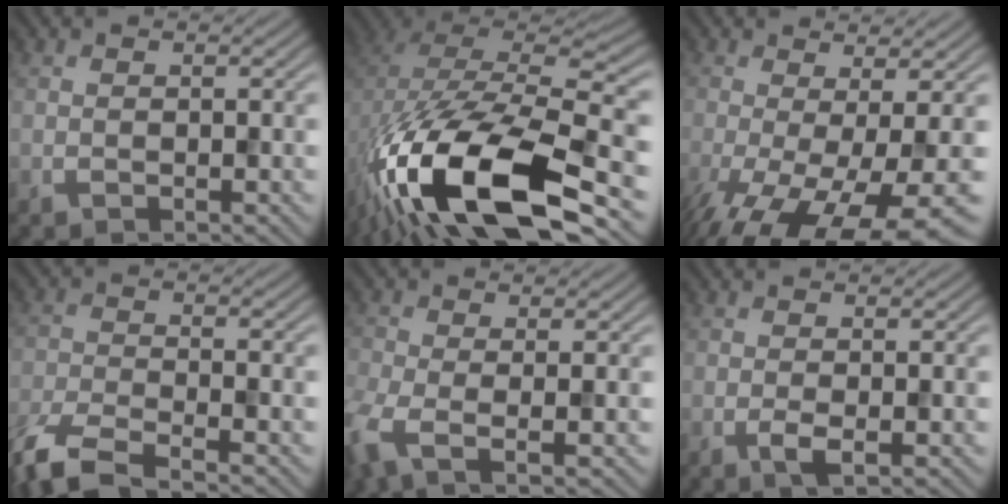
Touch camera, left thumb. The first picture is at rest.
{"total": 17.0, "force": [-7.0, 8.8, 12.8], "torque": [-0.265, -0.032, -0.118]}
{"total": 10.9, "force": [-4.9, 2.9, 9.3], "torque": [-0.156, -0.024, -0.067]}
{"total": 7.0, "force": [-5.4, 2.0, 4.0], "torque": [-0.084, -0.025, -0.105]}
{"total": 5.1, "force": [-2.2, 2.0, 4.1], "torque": [-0.102, -0.017, -0.041]}
{"total": 1.1, "force": [-0.5, 0.2, 1.0], "torque": [-0.019, -0.004, -0.012]}